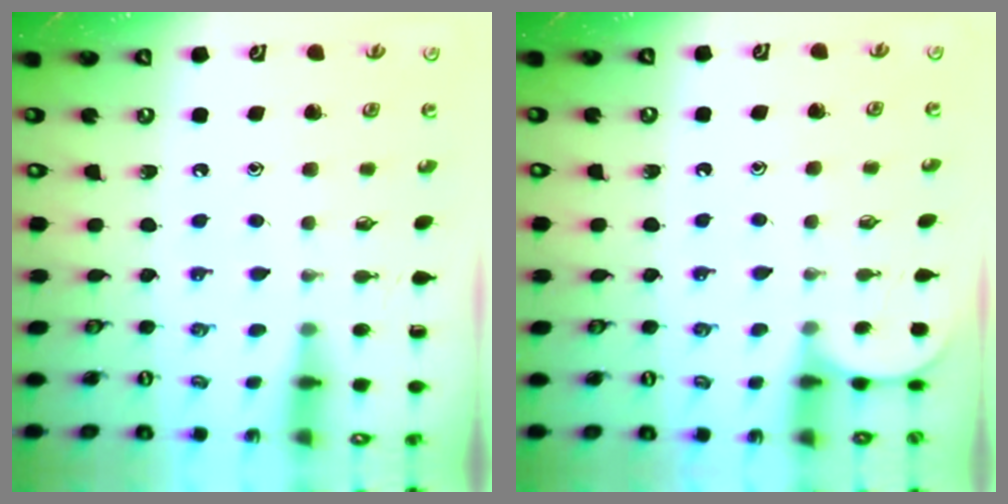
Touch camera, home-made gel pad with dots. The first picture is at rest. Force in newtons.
{"total": 0.9, "press": 0.9, "slide": 0.2}